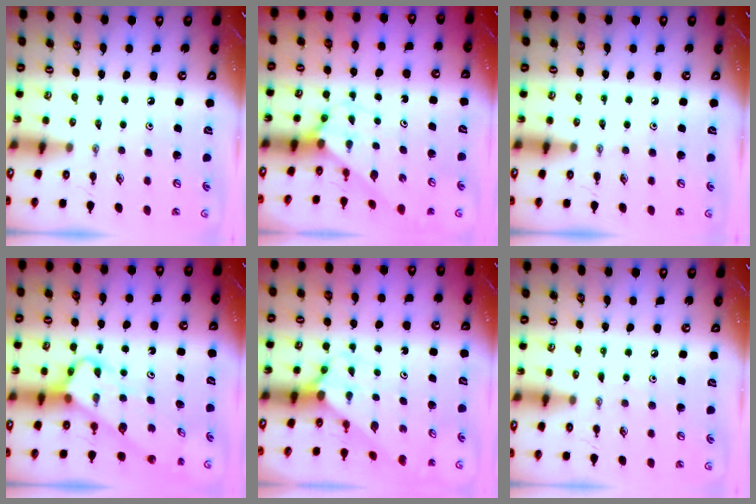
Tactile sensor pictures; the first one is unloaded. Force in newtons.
{"total": 2.4, "press": 2.4, "slide": 0.2}
{"total": 0.0}
{"total": 4.2, "press": 4.2, "slide": 0.3}
{"total": 1.8, "press": 1.8, "slide": 0.2}
{"total": 3.0, "press": 3.0, "slide": 0.3}